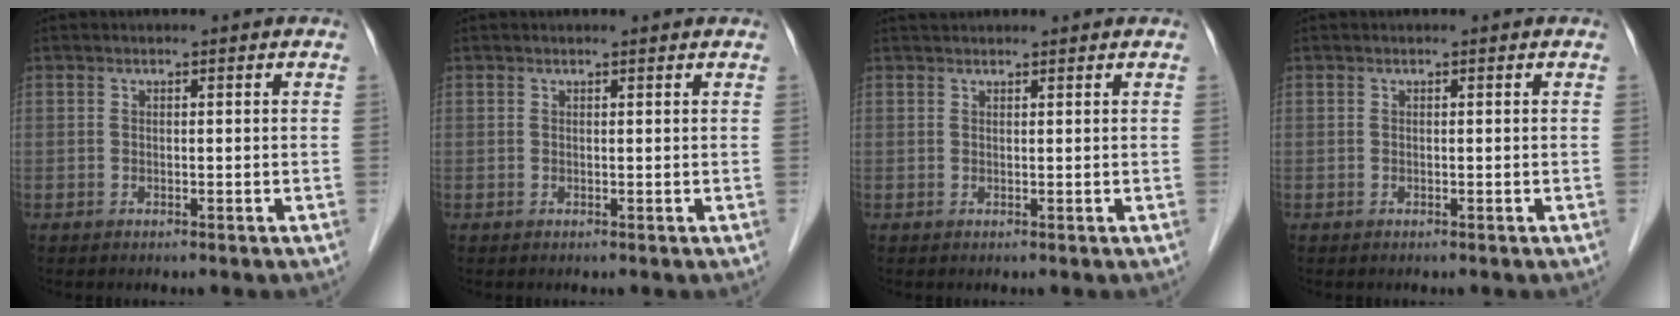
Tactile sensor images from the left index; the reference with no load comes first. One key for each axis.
{"total": 1.0, "fx": 1.0, "fy": 0.0, "fz": 0.2, "tx": -0.010, "ty": 0.002, "tz": 0.011}
{"total": 2.4, "fx": 2.3, "fy": 0.3, "fz": 0.6, "tx": -0.009, "ty": 0.028, "tz": 0.038}
{"total": 0.0}